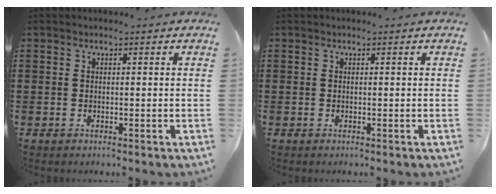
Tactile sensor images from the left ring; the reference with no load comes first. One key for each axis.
{"total": 0.0}